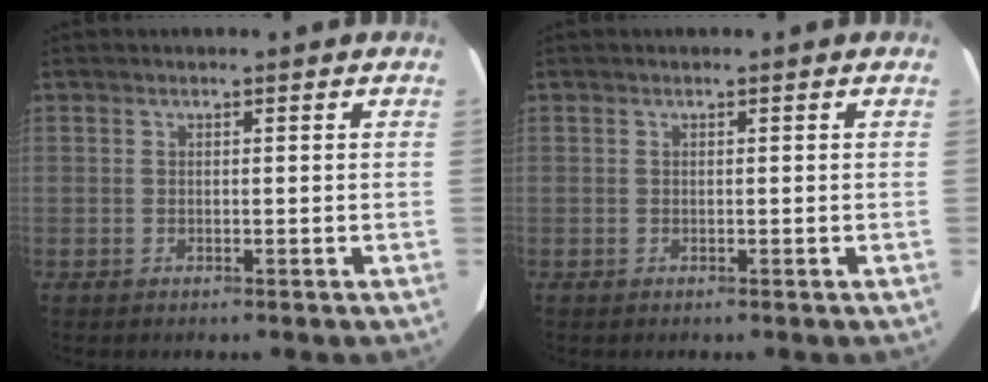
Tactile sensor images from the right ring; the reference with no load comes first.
{"total": 0.0}